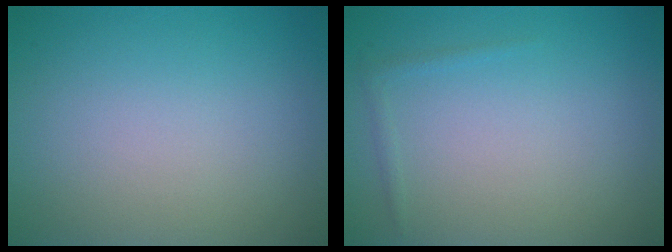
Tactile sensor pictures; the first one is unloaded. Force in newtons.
{"total": 0.6, "press": 0.6, "slide": 0.1}